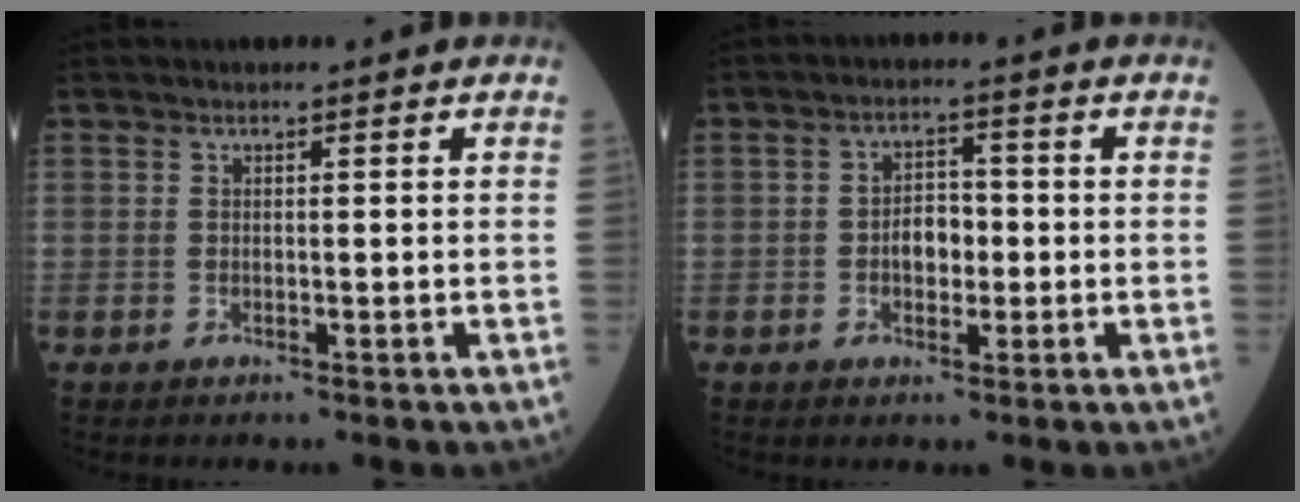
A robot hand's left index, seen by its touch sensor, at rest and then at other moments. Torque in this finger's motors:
{"motor_torque": [0.11, 0.11, 0.05, 0.05]}